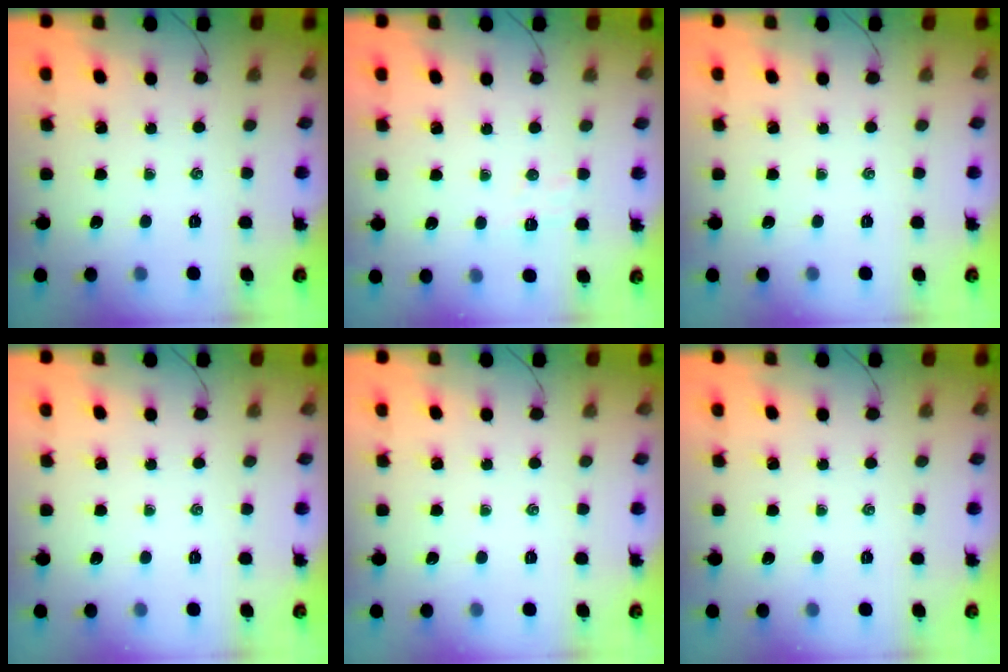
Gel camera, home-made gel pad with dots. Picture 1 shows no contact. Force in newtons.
{"total": 4.3, "press": 4.2, "slide": 0.9}
{"total": 0.0}
{"total": 0.0}
{"total": 0.0}
{"total": 0.0}